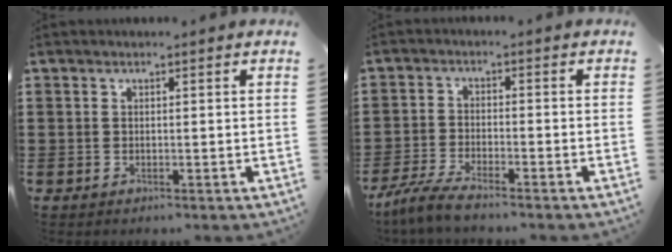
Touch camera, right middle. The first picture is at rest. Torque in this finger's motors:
{"motor_torque": [2.14, 0.00, 0.40, 0.10]}